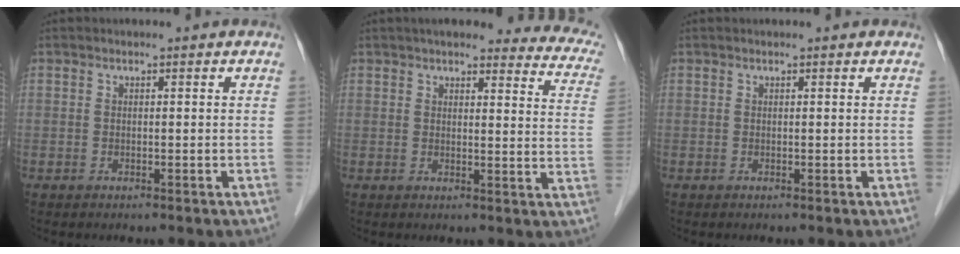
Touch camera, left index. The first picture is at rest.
{"total": 19.4, "force": [17.1, 3.9, 8.3], "torque": [-0.078, -0.020, 0.172]}
{"total": 1.1, "force": [1.0, 0.2, 0.3], "torque": [-0.009, 0.015, 0.011]}